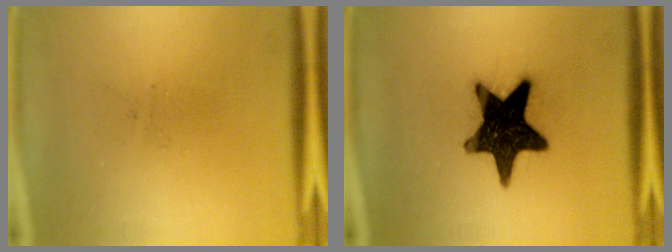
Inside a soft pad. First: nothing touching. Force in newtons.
{"total": 17.4}